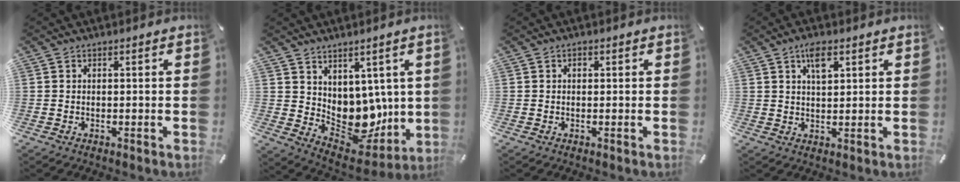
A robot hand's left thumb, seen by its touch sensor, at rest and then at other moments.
{"total": 9.6, "force": [2.4, 8.4, 4.1], "torque": [-0.048, -0.057, 0.067]}
{"total": 0.9, "force": [0.2, 0.7, 0.5], "torque": [-0.002, 0.000, 0.001]}
{"total": 5.2, "force": [2.7, 2.4, 3.7], "torque": [-0.065, -0.002, 0.045]}